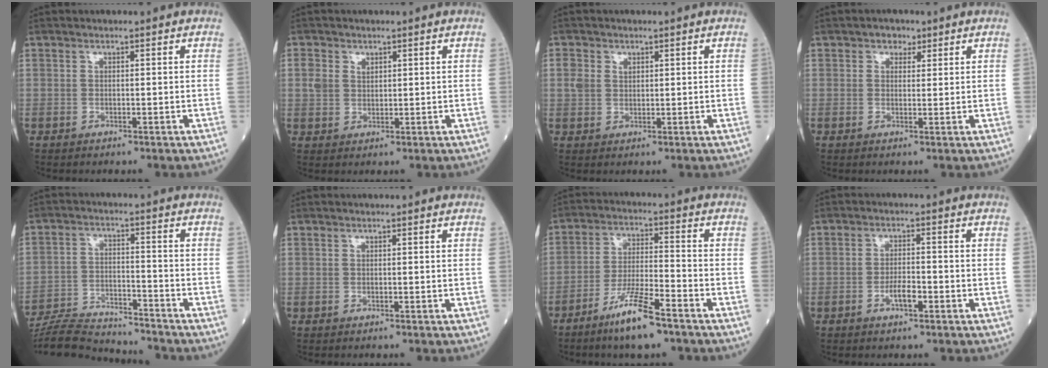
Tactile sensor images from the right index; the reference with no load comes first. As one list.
[{"total": 3.1, "force": [1.2, 2.4, 1.6], "torque": [-0.036, 0.009, 0.027]}, {"total": 2.9, "force": [0.9, 2.2, 1.6], "torque": [-0.039, 0.012, 0.022]}, {"total": 2.0, "force": [1.2, 1.5, 0.7], "torque": [-0.007, 0.003, 0.013]}, {"total": 13.5, "force": [-13.1, 1.0, 3.1], "torque": [-0.056, 0.003, -0.217]}, {"total": 0.0}, {"total": 9.4, "force": [-6.4, 0.8, 6.8], "torque": [-0.131, -0.017, -0.120]}, {"total": 3.1, "force": [-1.5, 0.9, 2.6], "torque": [-0.047, 0.003, -0.026]}]